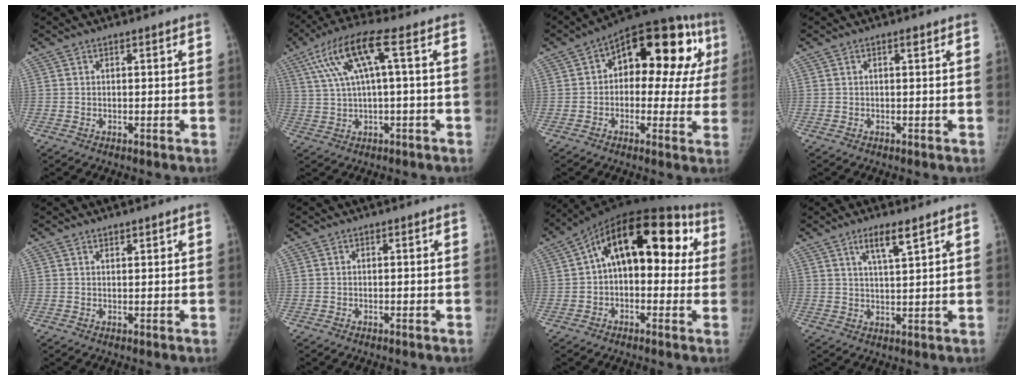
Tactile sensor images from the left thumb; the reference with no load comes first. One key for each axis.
{"total": 10.8, "fx": 3.1, "fy": 1.7, "fz": 10.2, "tx": -0.230, "ty": 0.029, "tz": 0.062}
{"total": 21.0, "fx": 5.2, "fy": 11.4, "fz": 16.8, "tx": -0.170, "ty": 0.039, "tz": 0.059}
{"total": 0.7, "fx": 0.4, "fy": 0.2, "fz": 0.6, "tx": -0.008, "ty": 0.002, "tz": 0.005}
{"total": 1.2, "fx": 1.0, "fy": 0.4, "fz": 0.4, "tx": 0.001, "ty": -0.006, "tz": 0.017}
{"total": 0.0}
{"total": 20.4, "fx": 4.2, "fy": 11.4, "fz": 16.3, "tx": -0.199, "ty": 0.053, "tz": 0.049}
{"total": 5.3, "fx": 3.4, "fy": 0.8, "fz": 4.0, "tx": -0.070, "ty": -0.021, "tz": 0.064}